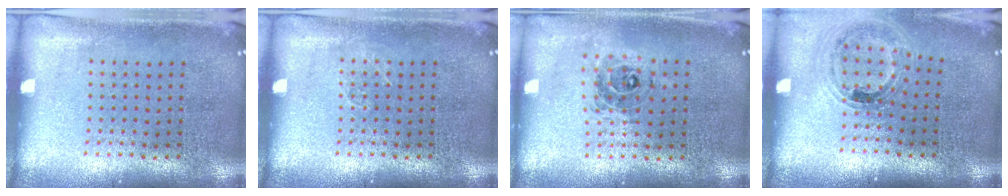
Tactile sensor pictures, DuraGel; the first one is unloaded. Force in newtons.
{"total": 0.6, "press": 0.5, "slide": 0.2}
{"total": 0.7, "press": 0.7, "slide": 0.1}
{"total": 1.0, "press": 1.0, "slide": 0.2}